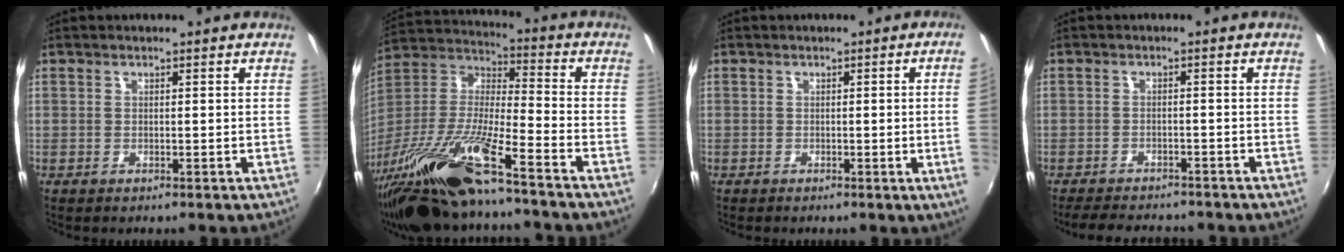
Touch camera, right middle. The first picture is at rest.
{"total": 21.6, "force": [-15.7, 2.1, 14.7], "torque": [-0.278, -0.029, -0.297]}
{"total": 4.1, "force": [0.1, -1.9, 3.6], "torque": [-0.055, -0.009, 0.006]}
{"total": 8.2, "force": [-7.4, 2.4, 2.7], "torque": [-0.074, -0.005, -0.110]}